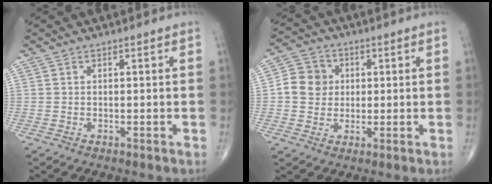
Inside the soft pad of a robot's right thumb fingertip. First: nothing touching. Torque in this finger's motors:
{"motor_torque": [-0.28, 0.34, 0.02, -0.01, 0.12]}